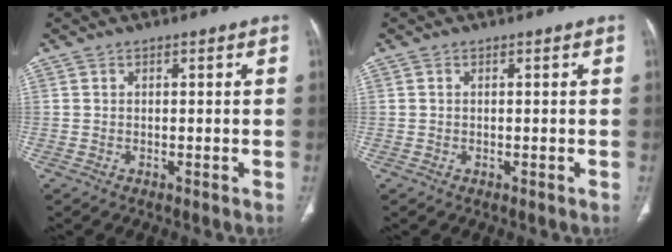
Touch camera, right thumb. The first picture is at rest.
{"total": 0.0}